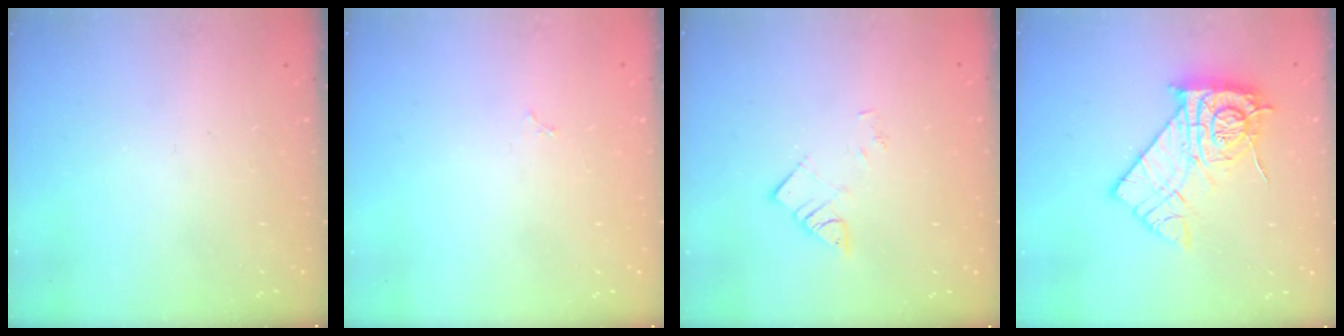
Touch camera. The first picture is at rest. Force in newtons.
{"total": 2.9, "press": 2.9, "slide": 0.4}
{"total": 4.2, "press": 4.2, "slide": 0.1}
{"total": 14.0, "press": 14.0, "slide": 0.4}